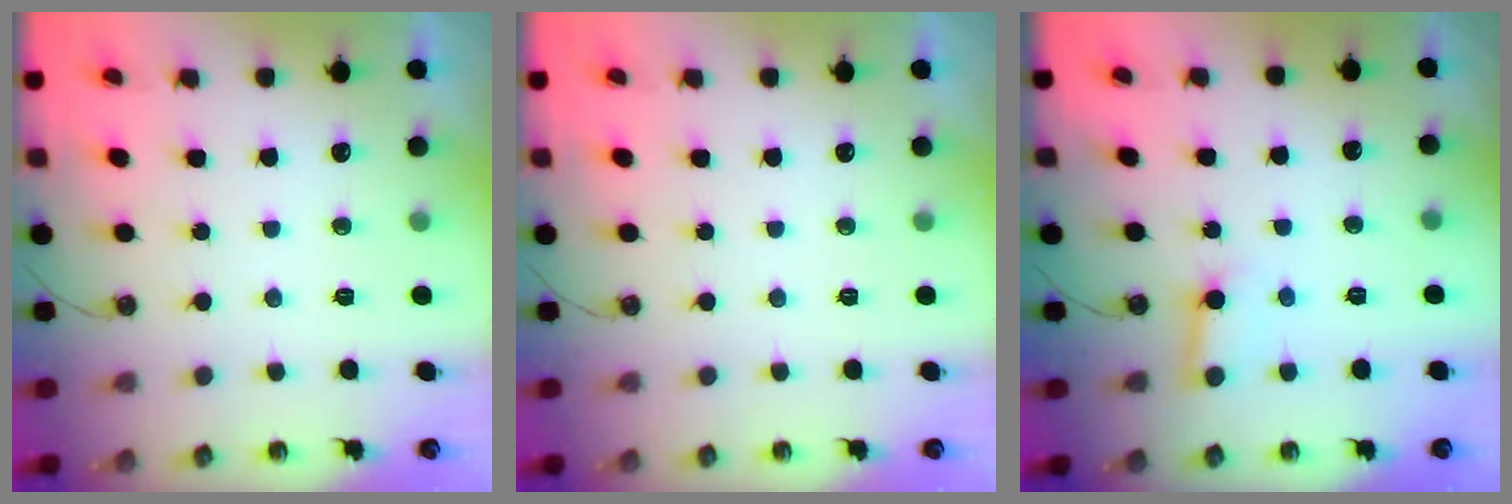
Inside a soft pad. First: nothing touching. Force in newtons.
{"total": 0.0}
{"total": 3.9, "press": 3.9, "slide": 0.2}